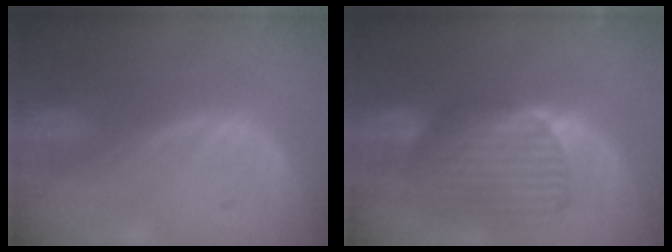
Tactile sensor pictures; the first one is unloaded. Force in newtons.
{"total": 9.2, "press": 8.3, "slide": 3.9}